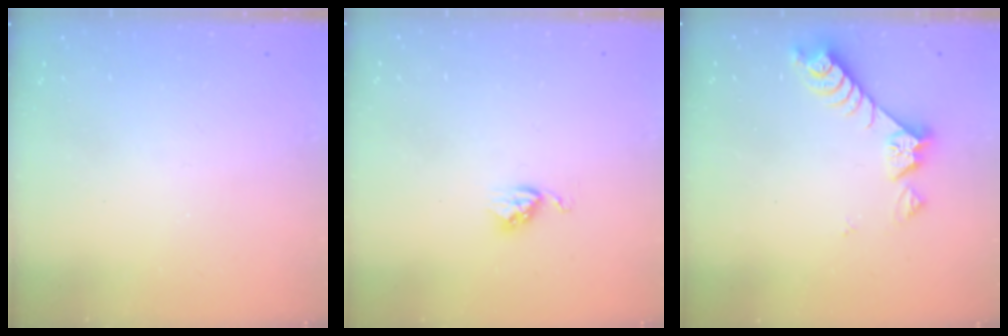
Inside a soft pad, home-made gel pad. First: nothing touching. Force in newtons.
{"total": 3.6, "press": 3.6, "slide": 0.4}
{"total": 7.4, "press": 7.4, "slide": 0.4}